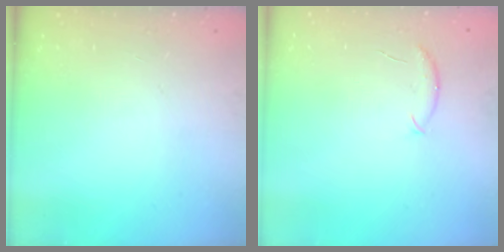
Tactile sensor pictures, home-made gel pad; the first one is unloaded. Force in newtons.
{"total": 6.9, "press": 6.8, "slide": 1.1}